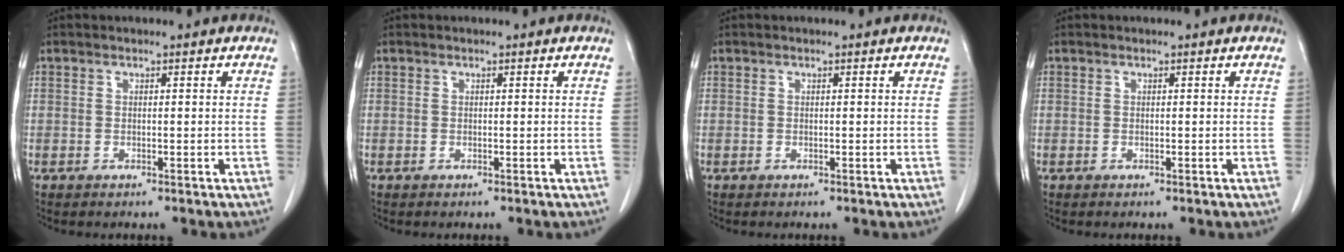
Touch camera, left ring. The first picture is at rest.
{"total": 0.0}
{"total": 0.0}
{"total": 0.0}